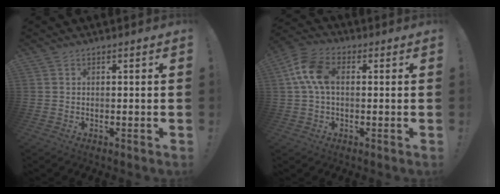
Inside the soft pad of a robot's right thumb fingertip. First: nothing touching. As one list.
[{"total": 10.8, "force": [1.5, 7.0, 8.2], "torque": [-0.167, 0.013, 0.029]}]